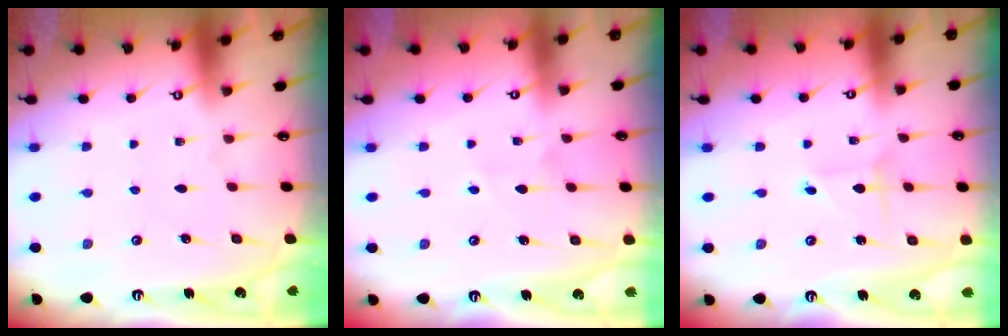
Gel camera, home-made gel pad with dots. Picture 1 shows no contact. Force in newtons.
{"total": 2.7, "press": 2.6, "slide": 0.9}
{"total": 0.9, "press": 0.9, "slide": 0.0}